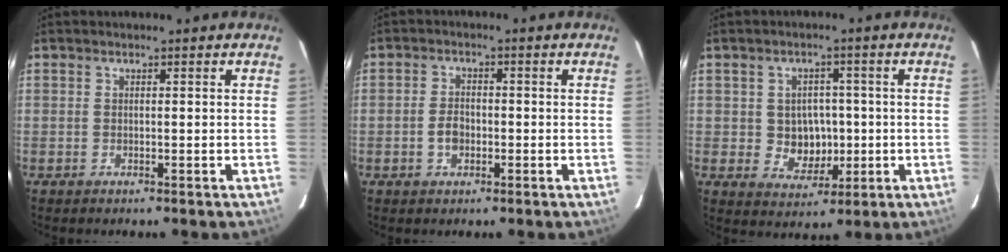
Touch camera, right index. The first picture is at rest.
{"total": 3.4, "force": [-1.0, 2.5, 2.1], "torque": [-0.042, 0.005, -0.016]}
{"total": 6.3, "force": [-0.4, 5.7, 2.6], "torque": [-0.050, 0.008, 0.010]}